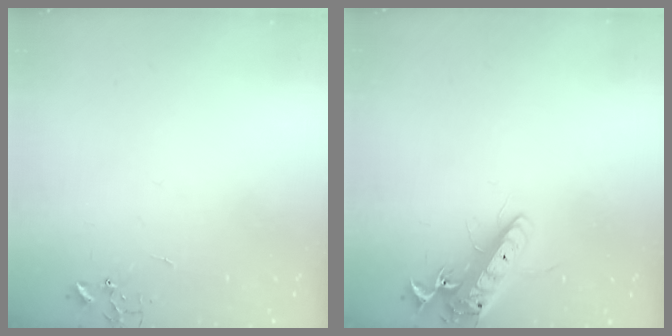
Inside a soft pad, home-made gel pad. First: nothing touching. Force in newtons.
{"total": 13.5, "press": 13.3, "slide": 2.3}